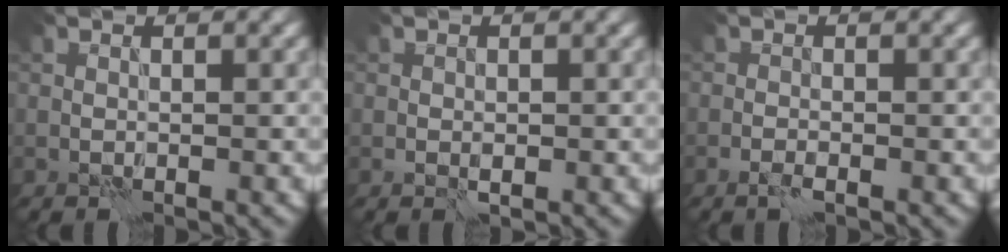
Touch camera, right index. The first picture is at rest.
{"total": 1.3, "force": [-0.2, 0.9, 0.8], "torque": [-0.016, -0.004, -0.002]}
{"total": 1.1, "force": [-0.7, 0.4, 0.7], "torque": [-0.017, 0.000, -0.016]}